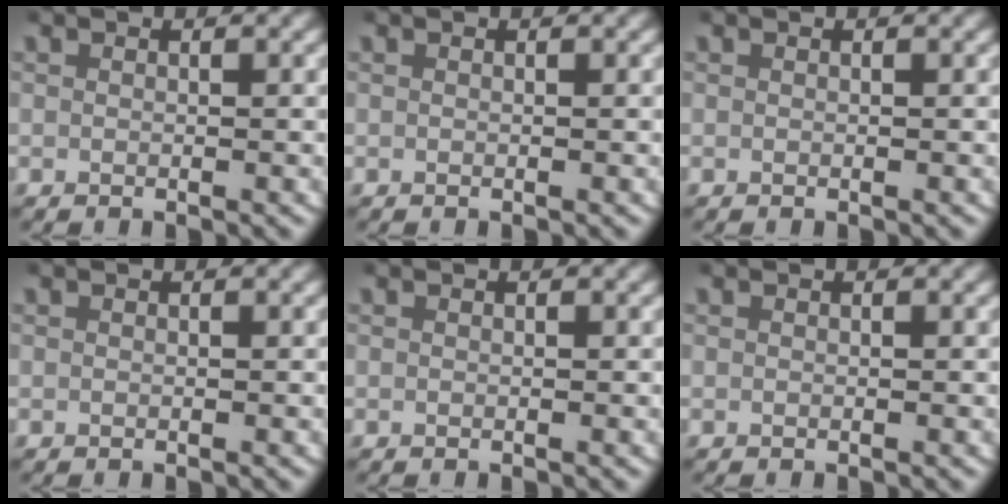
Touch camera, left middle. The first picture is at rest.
{"total": 0.0}
{"total": 0.0}
{"total": 0.0}
{"total": 0.0}
{"total": 0.0}